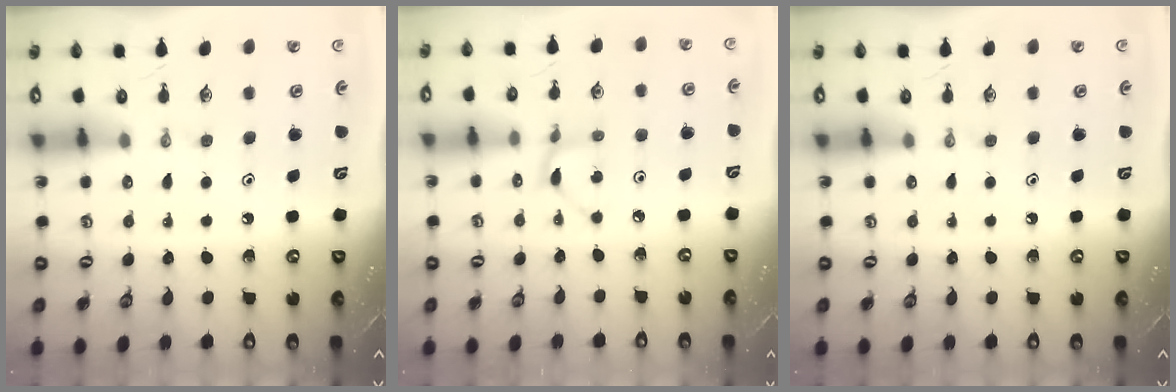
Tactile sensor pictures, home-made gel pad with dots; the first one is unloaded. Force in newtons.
{"total": 2.0, "press": 2.0, "slide": 0.1}
{"total": 0.0}